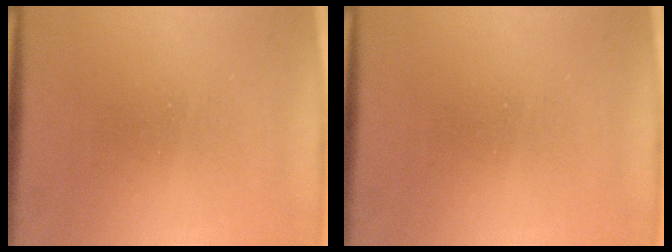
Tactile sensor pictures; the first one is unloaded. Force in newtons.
{"total": 0.0}